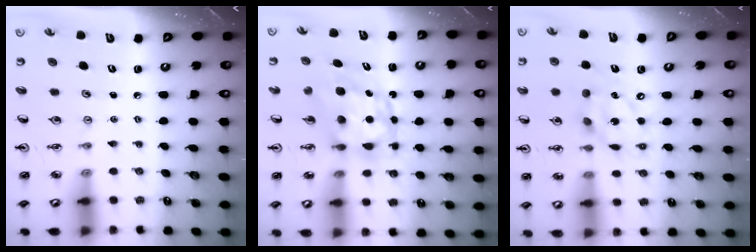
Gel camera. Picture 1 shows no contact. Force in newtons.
{"total": 8.6, "press": 8.5, "slide": 0.8}
{"total": 13.7, "press": 13.6, "slide": 1.3}